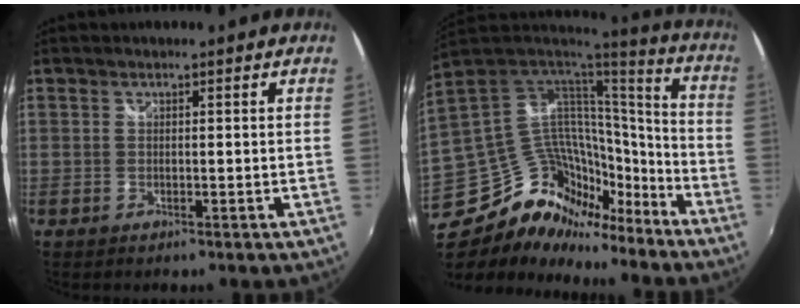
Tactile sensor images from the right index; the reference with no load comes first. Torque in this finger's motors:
{"motor_torque": [0.30, -0.20, 0.07, -0.01]}